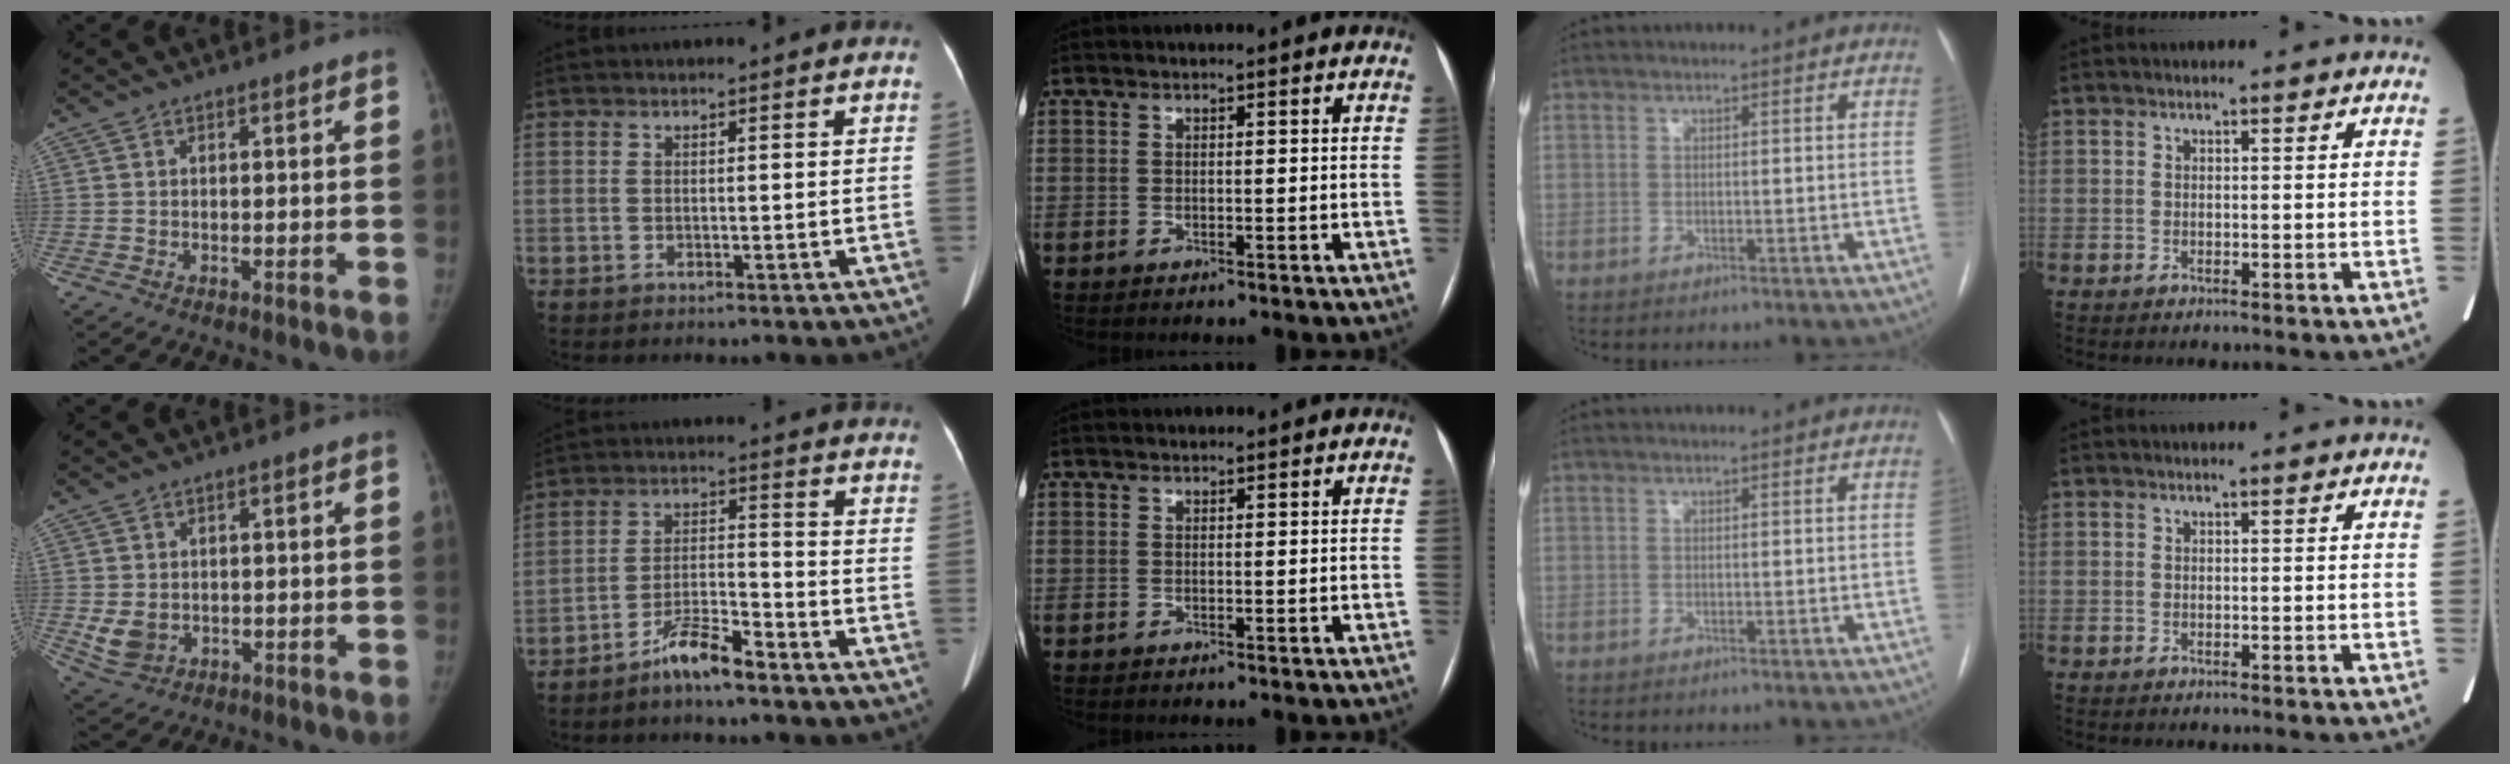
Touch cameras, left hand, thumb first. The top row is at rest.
{"thumb": {"total": 4.5, "force": [-0.3, 3.7, 2.6], "torque": [-0.043, -0.008, 0.008]}, "index": {"total": 6.3, "force": [-5.3, 0.6, 3.3], "torque": [-0.065, -0.008, -0.102]}, "middle": {"total": 1.6, "force": [1.5, 0.3, 0.4], "torque": [-0.009, 0.025, 0.026]}}